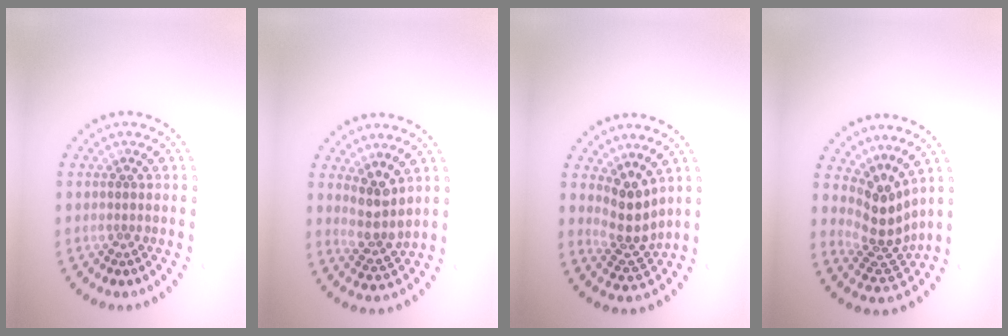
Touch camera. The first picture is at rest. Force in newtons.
{"total": 3.1, "press": 2.4, "slide": 1.9}
{"total": 3.5, "press": 2.7, "slide": 2.3}
{"total": 3.7, "press": 2.7, "slide": 2.6}